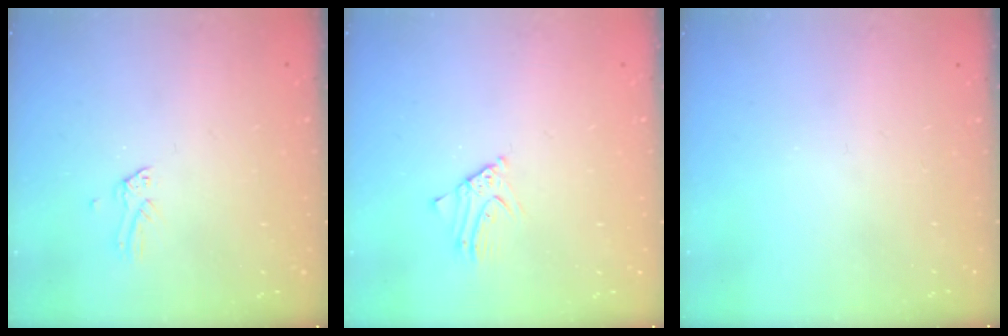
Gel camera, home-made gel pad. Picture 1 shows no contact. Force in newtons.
{"total": 3.7, "press": 3.7, "slide": 0.3}
{"total": 0.0}